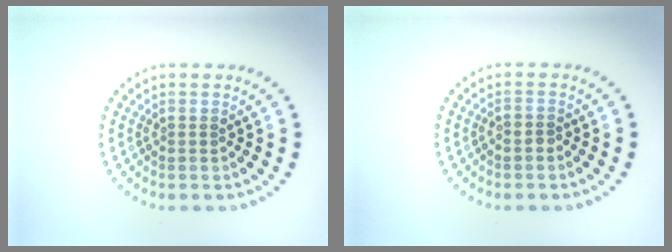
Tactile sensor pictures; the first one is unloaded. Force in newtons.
{"total": 0.7, "press": 0.4, "slide": 0.5}